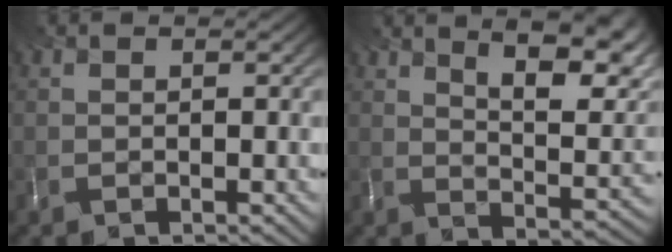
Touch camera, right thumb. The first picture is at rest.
{"total": 13.7, "force": [8.2, 4.4, 10.1], "torque": [-0.160, 0.006, 0.128]}